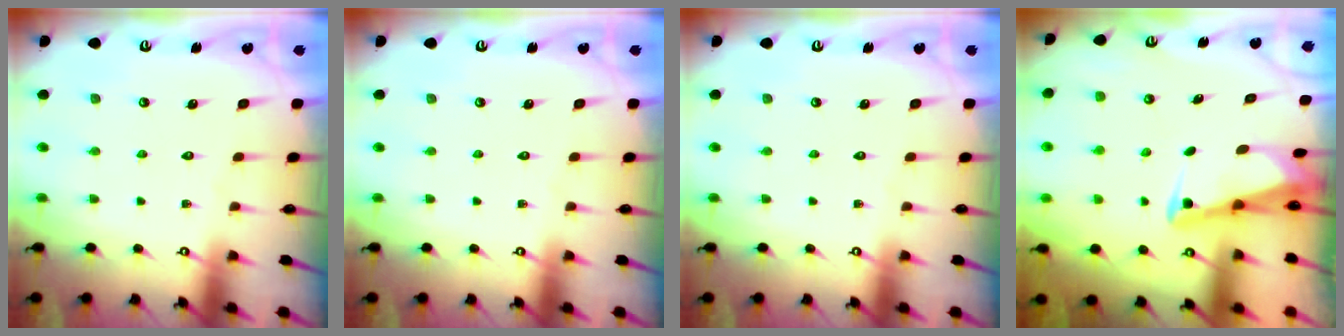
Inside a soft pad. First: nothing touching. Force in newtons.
{"total": 0.0}
{"total": 0.0}
{"total": 2.7, "press": 2.7, "slide": 0.2}